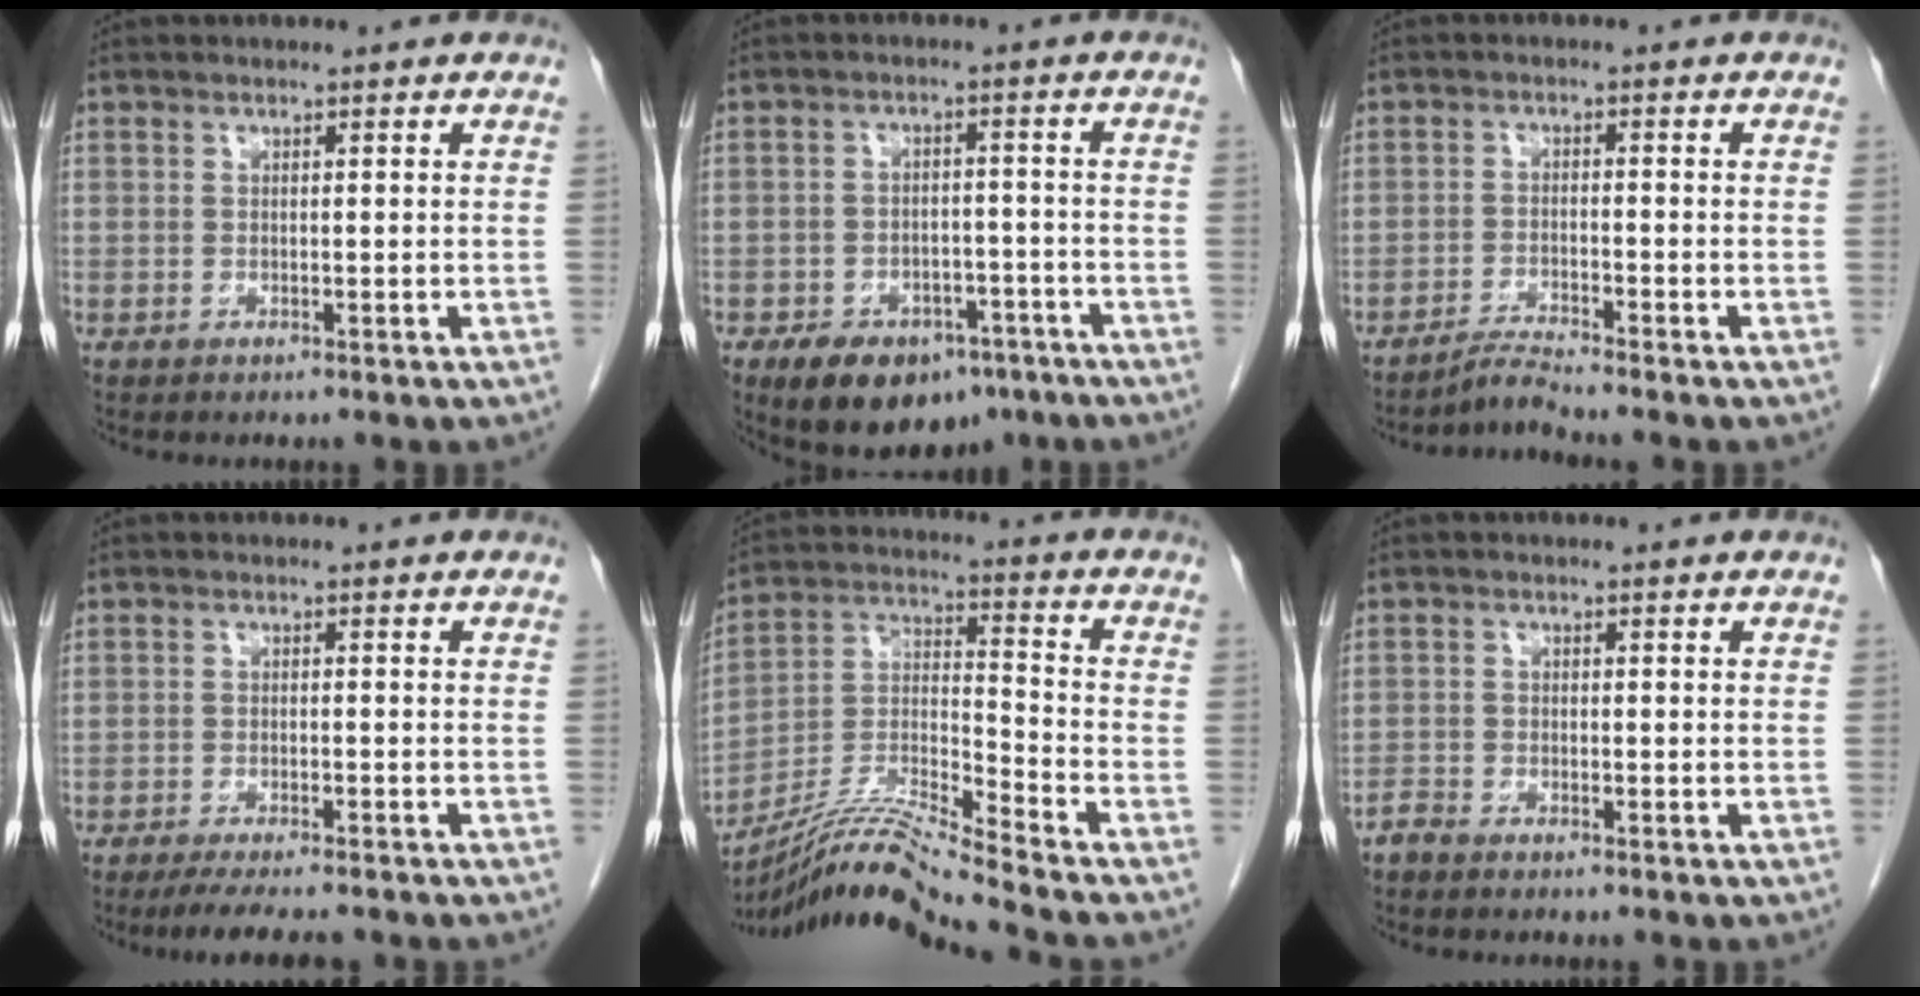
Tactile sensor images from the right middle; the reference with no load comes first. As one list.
[{"total": 11.2, "force": [-7.4, 6.4, 5.6], "torque": [-0.080, 0.006, -0.107]}, {"total": 2.9, "force": [-2.6, -1.3, 0.0], "torque": [0.003, -0.017, -0.051]}, {"total": 7.5, "force": [-6.4, 0.7, 3.8], "torque": [-0.057, -0.017, -0.098]}, {"total": 12.4, "force": [-11.2, -2.4, 4.6], "torque": [-0.086, -0.002, -0.210]}, {"total": 1.4, "force": [-1.4, 0.1, 0.2], "torque": [-0.002, -0.001, -0.027]}]